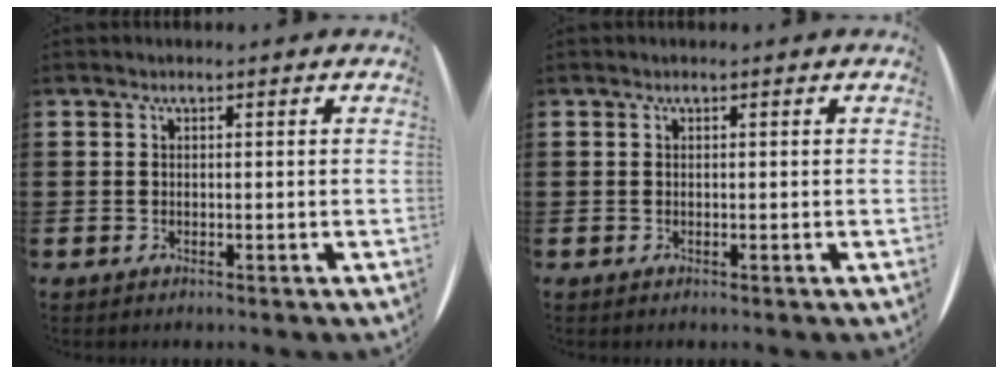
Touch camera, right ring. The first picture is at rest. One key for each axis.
{"total": 0.0}